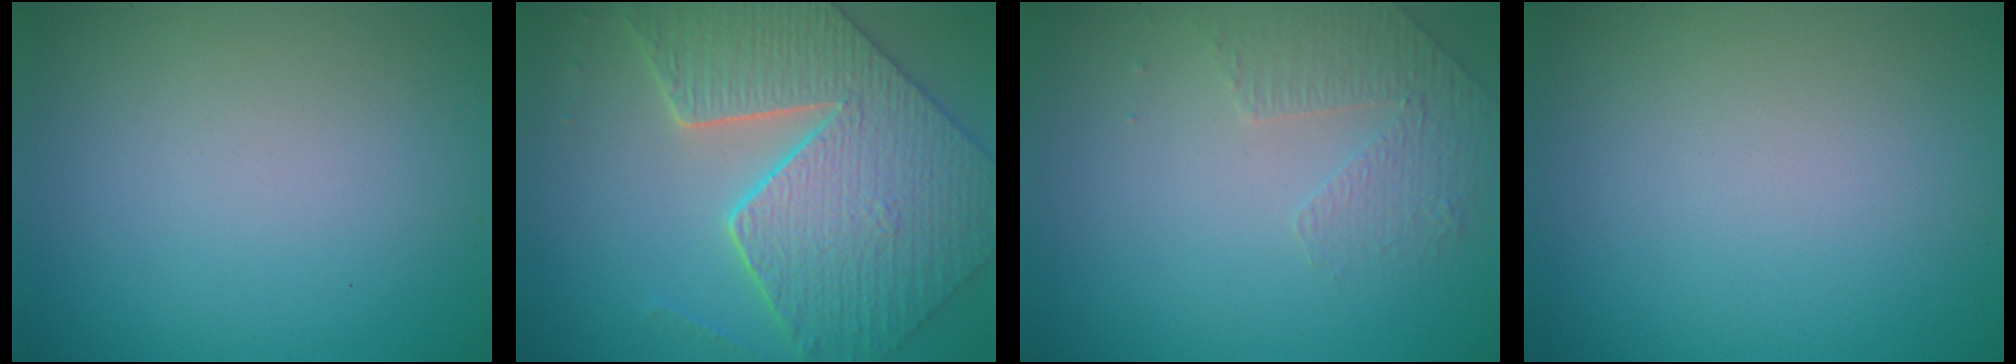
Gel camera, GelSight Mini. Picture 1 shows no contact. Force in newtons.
{"total": 7.7, "press": 6.6, "slide": 4.0}
{"total": 1.6, "press": 1.2, "slide": 1.1}
{"total": 0.0}